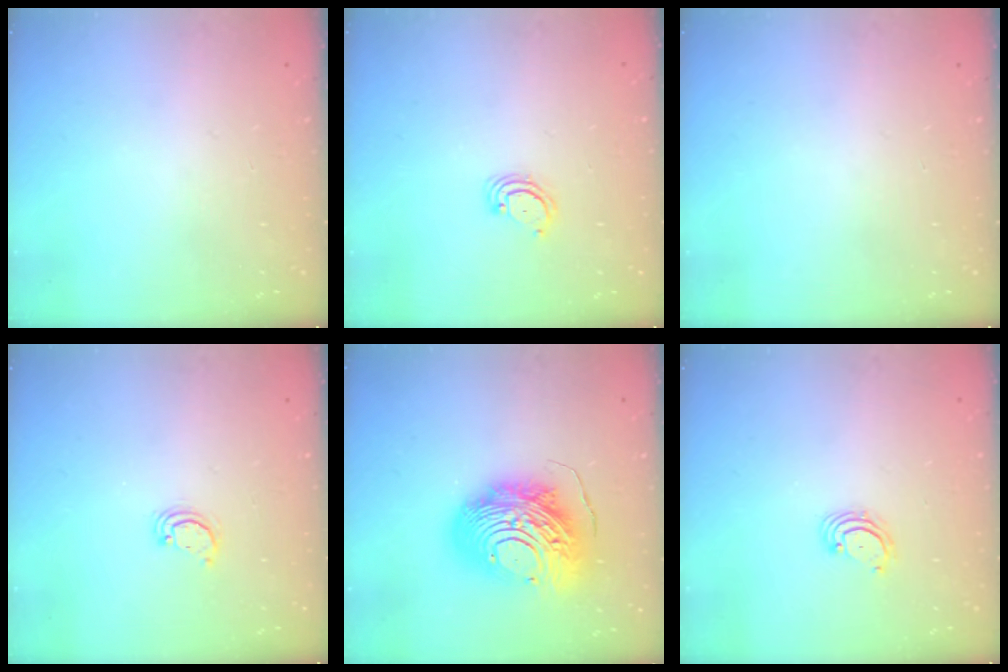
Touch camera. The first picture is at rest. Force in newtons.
{"total": 3.3, "press": 3.3, "slide": 0.4}
{"total": 0.0}
{"total": 2.5, "press": 2.5, "slide": 0.3}
{"total": 17.9, "press": 17.8, "slide": 1.9}
{"total": 2.7, "press": 2.7, "slide": 0.3}